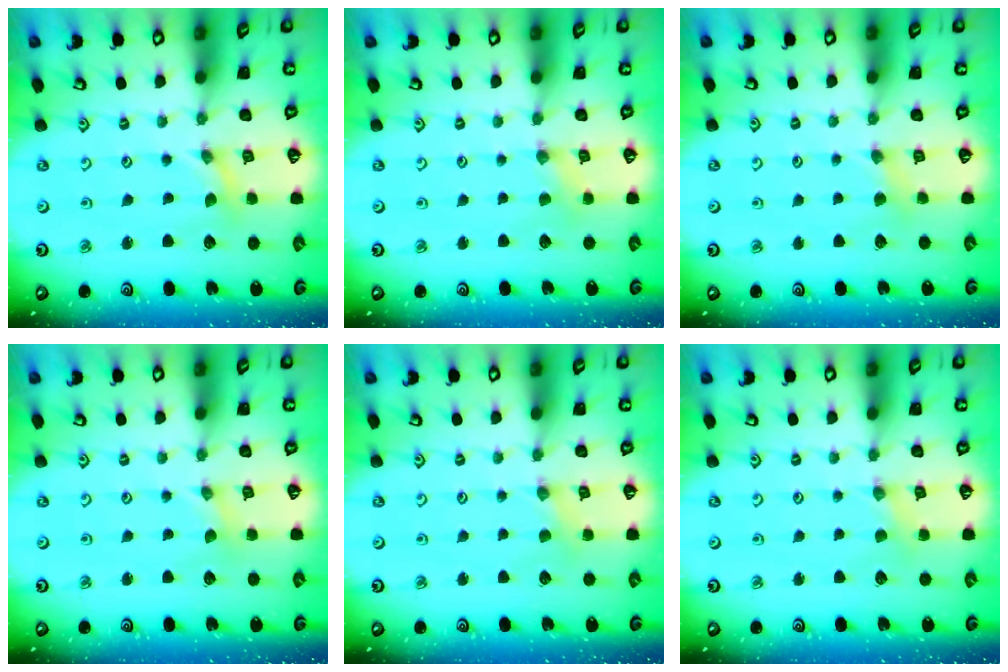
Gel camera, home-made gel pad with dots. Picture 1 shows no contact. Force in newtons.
{"total": 2.2, "press": 2.2, "slide": 0.5}
{"total": 2.8, "press": 2.7, "slide": 0.5}
{"total": 0.0}
{"total": 2.0, "press": 1.9, "slide": 0.4}
{"total": 2.0, "press": 1.9, "slide": 0.4}